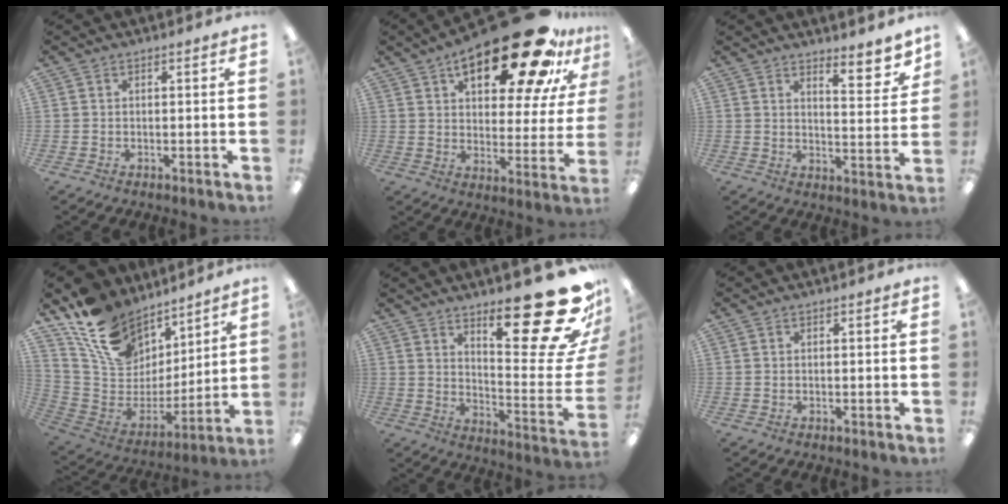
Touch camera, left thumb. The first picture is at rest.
{"total": 26.8, "force": [17.1, 10.1, 18.0], "torque": [-0.254, -0.105, 0.272]}
{"total": 7.8, "force": [6.5, 1.9, 3.8], "torque": [-0.029, -0.055, 0.105]}
{"total": 17.9, "force": [12.7, 11.3, 5.7], "torque": [-0.126, -0.085, 0.242]}
{"total": 26.2, "force": [17.2, 6.5, 18.7], "torque": [-0.235, -0.140, 0.276]}
{"total": 0.0}